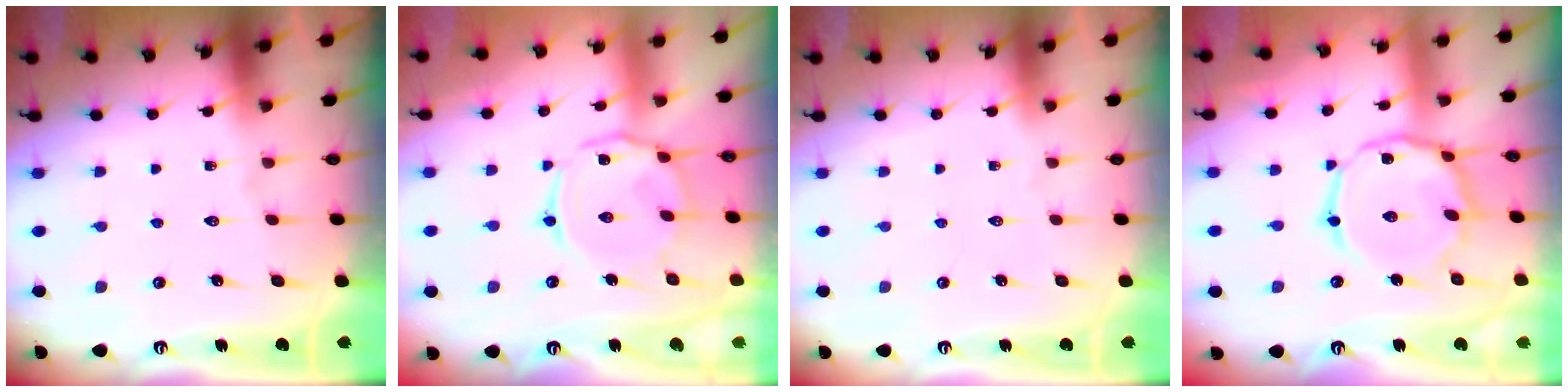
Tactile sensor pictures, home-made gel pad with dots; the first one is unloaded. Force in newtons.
{"total": 8.8, "press": 8.7, "slide": 0.5}
{"total": 0.0}
{"total": 12.8, "press": 12.8, "slide": 0.6}